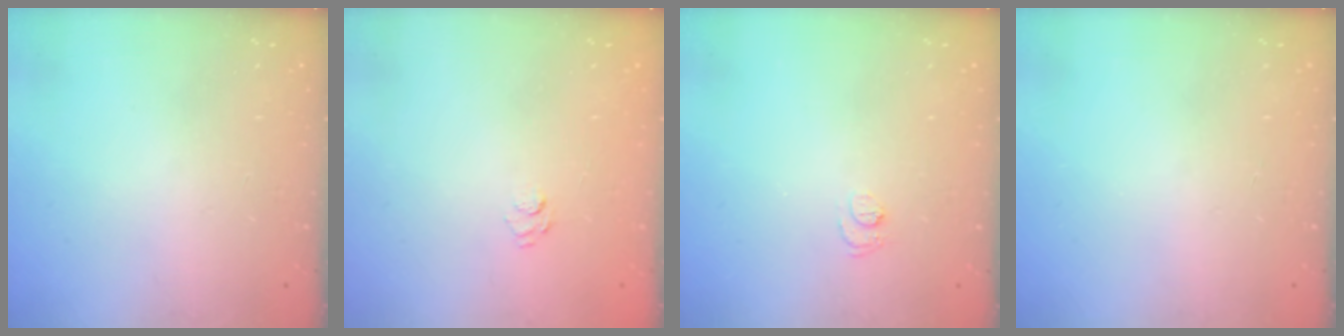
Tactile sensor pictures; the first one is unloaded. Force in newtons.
{"total": 5.8, "press": 5.7, "slide": 1.1}
{"total": 4.8, "press": 4.8, "slide": 0.4}
{"total": 0.0}